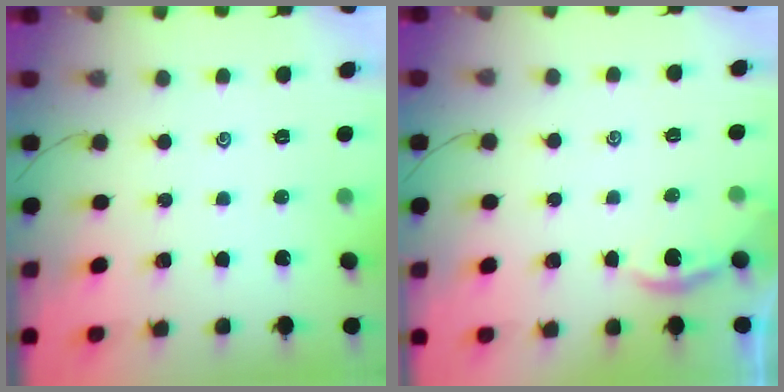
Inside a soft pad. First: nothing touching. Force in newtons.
{"total": 2.0, "press": 2.0, "slide": 0.2}